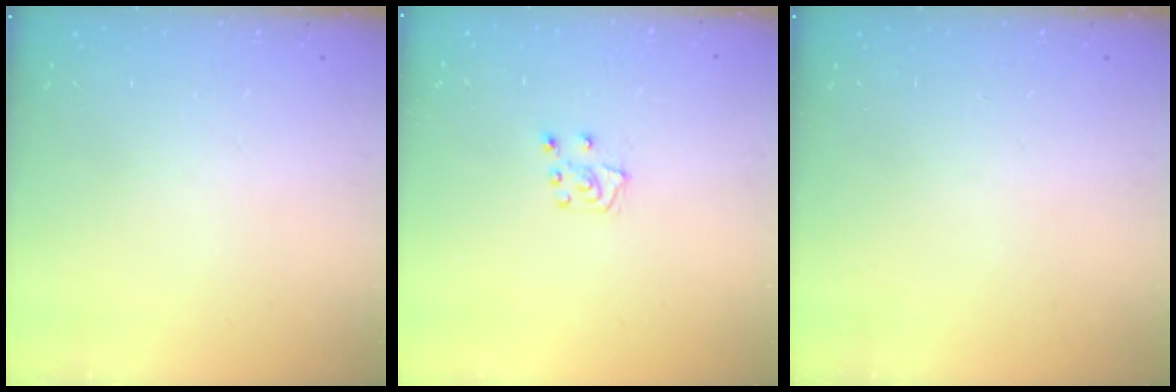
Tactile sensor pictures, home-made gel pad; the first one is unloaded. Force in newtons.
{"total": 6.4, "press": 6.3, "slide": 0.5}
{"total": 0.0}